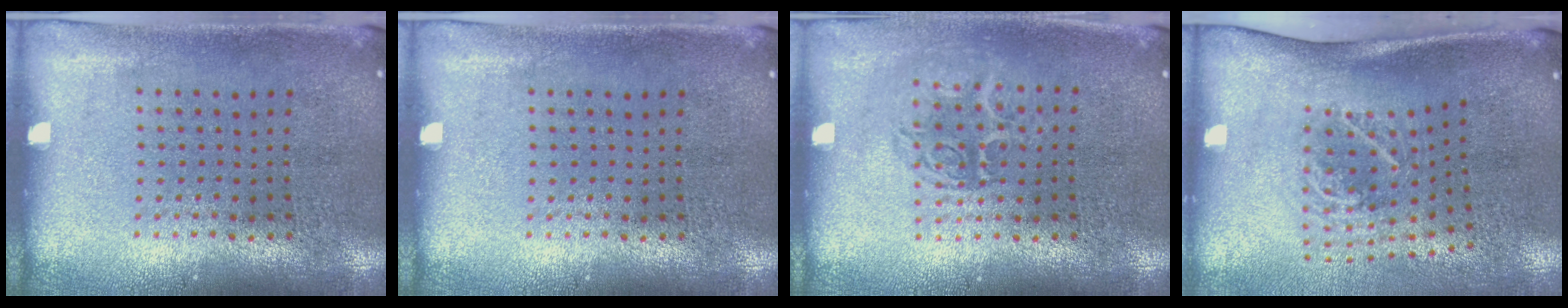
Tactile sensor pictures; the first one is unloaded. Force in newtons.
{"total": 0.0}
{"total": 1.1, "press": 1.0, "slide": 0.5}
{"total": 1.9, "press": 1.2, "slide": 1.5}